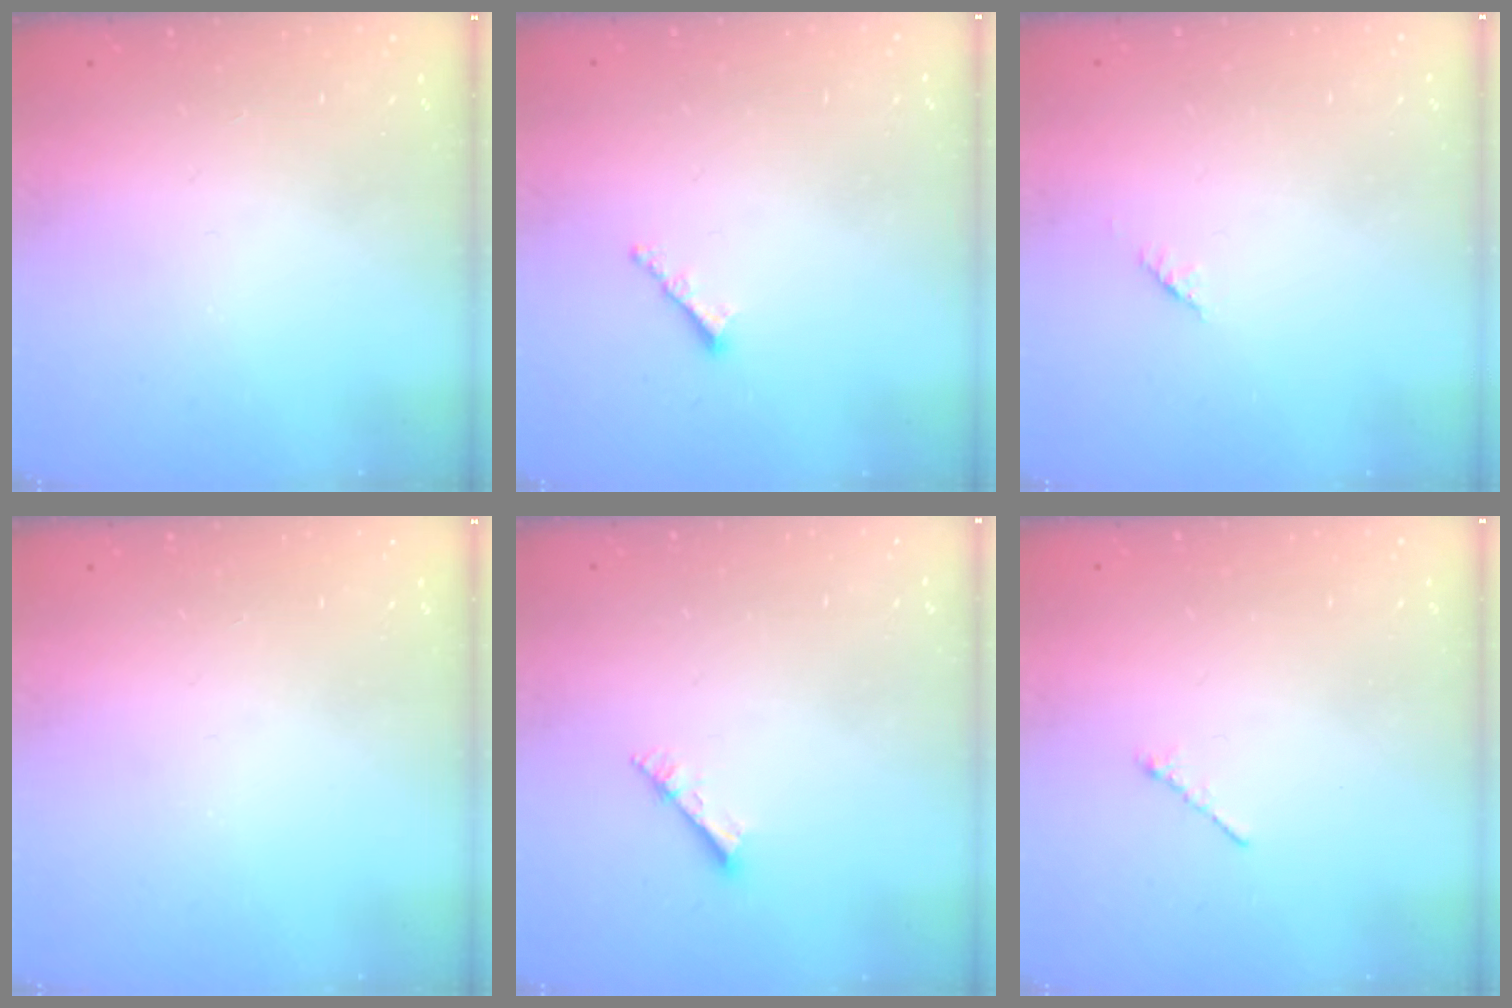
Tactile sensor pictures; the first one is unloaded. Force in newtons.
{"total": 1.8, "press": 1.7, "slide": 0.5}
{"total": 1.4, "press": 1.3, "slide": 0.5}
{"total": 0.0}
{"total": 3.0, "press": 3.0, "slide": 0.3}
{"total": 0.8, "press": 0.7, "slide": 0.4}